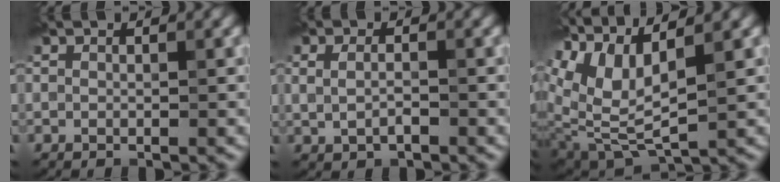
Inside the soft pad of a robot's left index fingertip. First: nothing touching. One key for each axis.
{"total": 1.8, "fx": -0.1, "fy": 0.9, "fz": 1.5, "tx": -0.039, "ty": 0.004, "tz": 0.001}
{"total": 6.6, "fx": 4.0, "fy": 2.2, "fz": 4.8, "tx": -0.119, "ty": -0.001, "tz": 0.083}